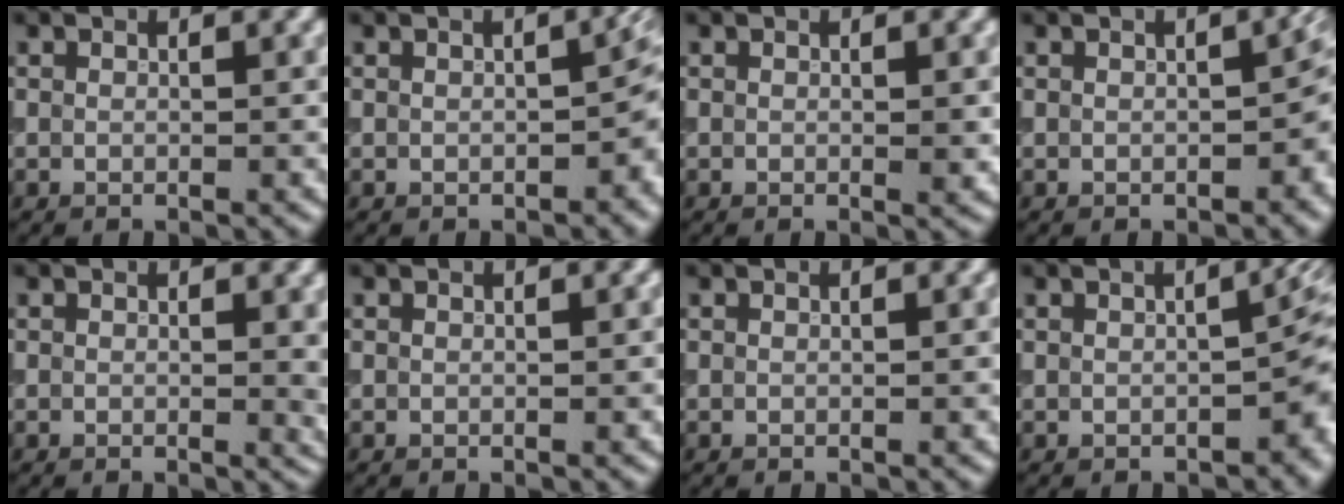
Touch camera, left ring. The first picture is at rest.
{"total": 4.2, "force": [-0.5, 2.2, 3.5], "torque": [-0.031, -0.001, -0.004]}
{"total": 0.8, "force": [0.0, 0.1, 0.8], "torque": [-0.009, -0.003, -0.001]}
{"total": 3.7, "force": [-0.4, 1.9, 3.2], "torque": [-0.028, 0.001, -0.003]}
{"total": 1.5, "force": [0.3, 0.5, 1.4], "torque": [-0.011, -0.005, 0.004]}
{"total": 0.0}
{"total": 0.0}
{"total": 4.9, "force": [-0.9, 2.2, 4.3], "torque": [-0.043, -0.006, -0.007]}